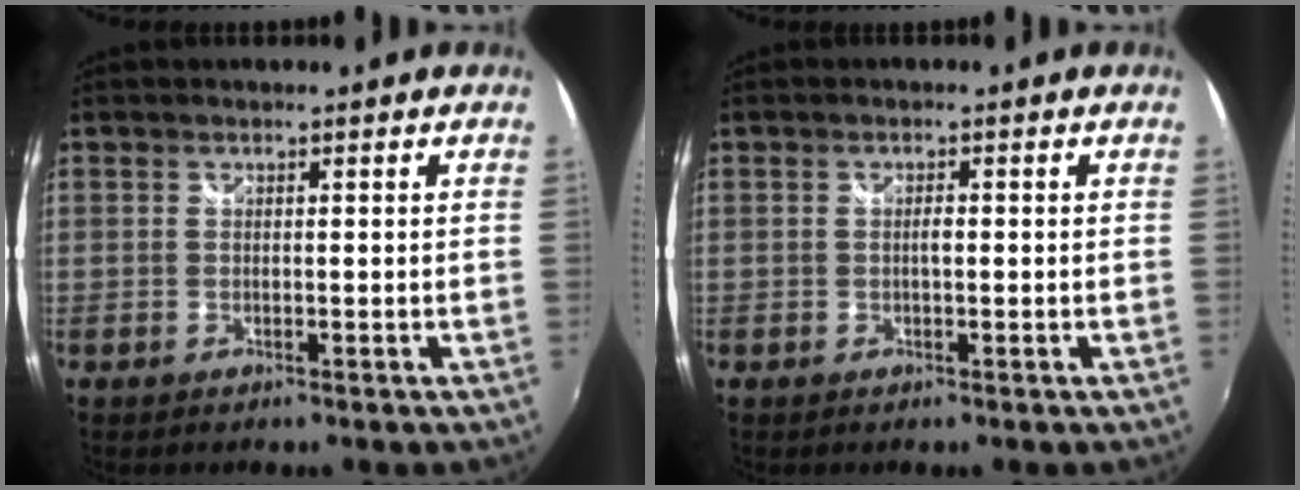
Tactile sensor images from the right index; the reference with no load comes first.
{"total": 1.3, "force": [-0.1, 0.5, 1.2], "torque": [-0.020, 0.002, -0.003]}